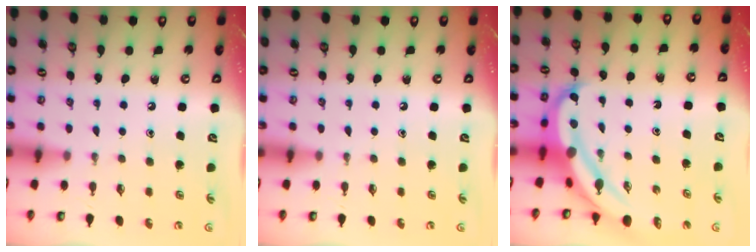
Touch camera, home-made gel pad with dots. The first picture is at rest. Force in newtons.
{"total": 0.0}
{"total": 7.3, "press": 7.3, "slide": 0.9}